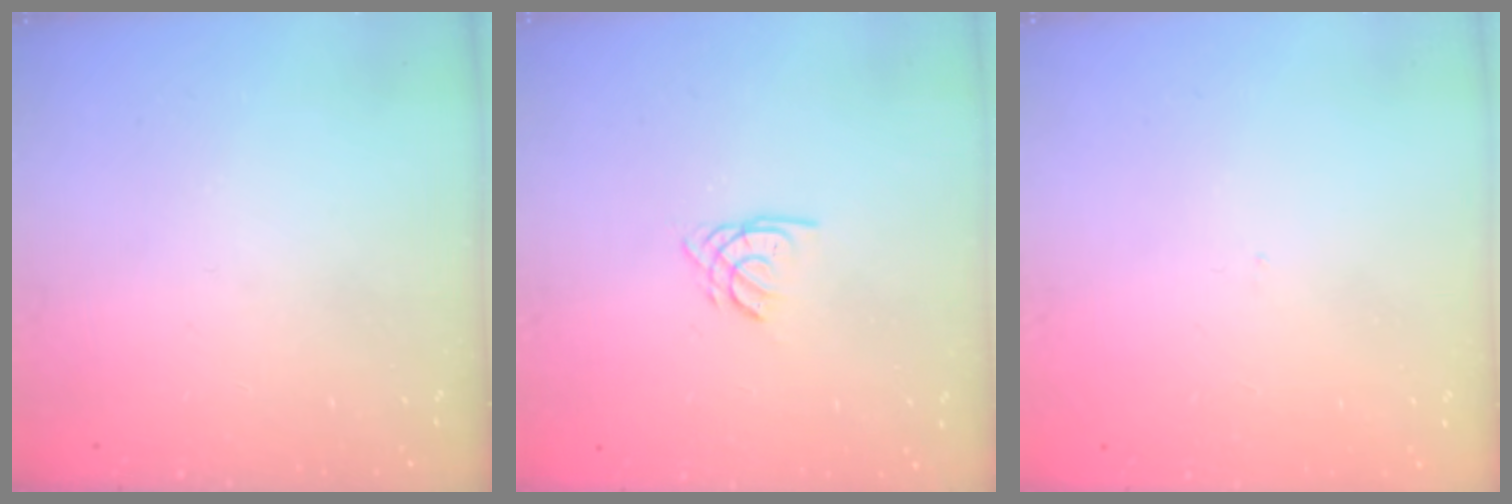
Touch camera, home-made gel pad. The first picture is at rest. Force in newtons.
{"total": 1.8, "press": 1.8, "slide": 0.3}
{"total": 0.0}